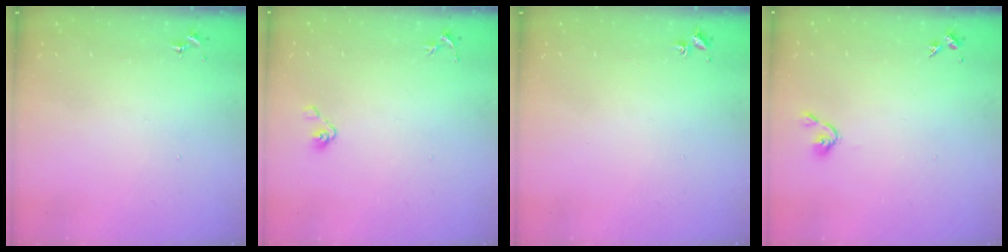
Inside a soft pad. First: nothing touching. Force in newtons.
{"total": 5.3, "press": 4.9, "slide": 2.2}
{"total": 1.9, "press": 1.9, "slide": 0.2}
{"total": 3.8, "press": 3.7, "slide": 0.6}